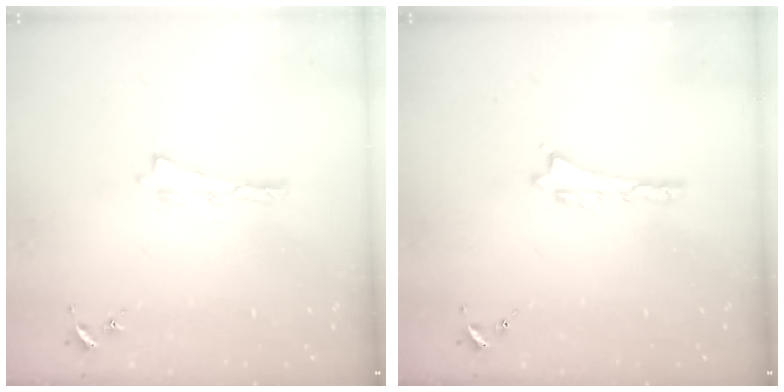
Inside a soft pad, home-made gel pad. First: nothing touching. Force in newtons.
{"total": 0.0}